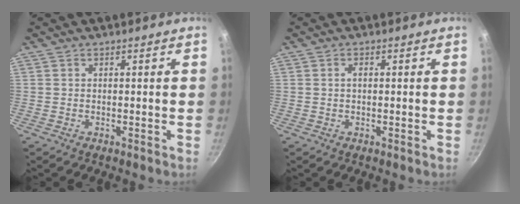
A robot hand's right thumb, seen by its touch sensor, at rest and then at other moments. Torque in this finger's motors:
{"motor_torque": [0.01, 0.31, 0.33, 0.30, -0.02]}